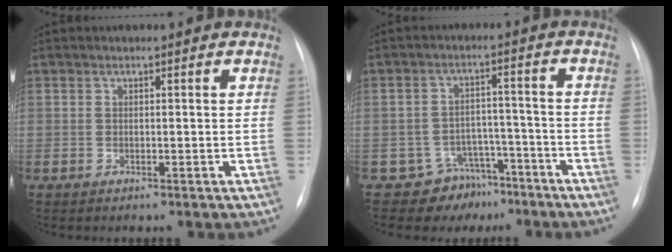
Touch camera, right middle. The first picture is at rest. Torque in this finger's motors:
{"motor_torque": [0.26, -0.34, 0.02, -0.02]}